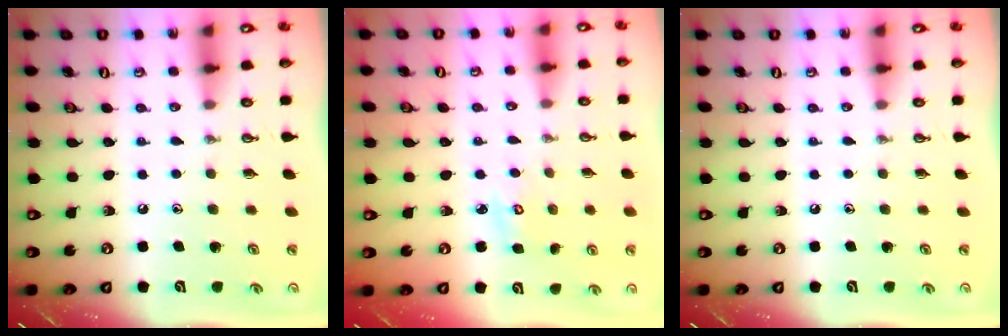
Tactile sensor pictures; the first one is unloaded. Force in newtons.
{"total": 2.9, "press": 2.9, "slide": 0.1}
{"total": 0.0}